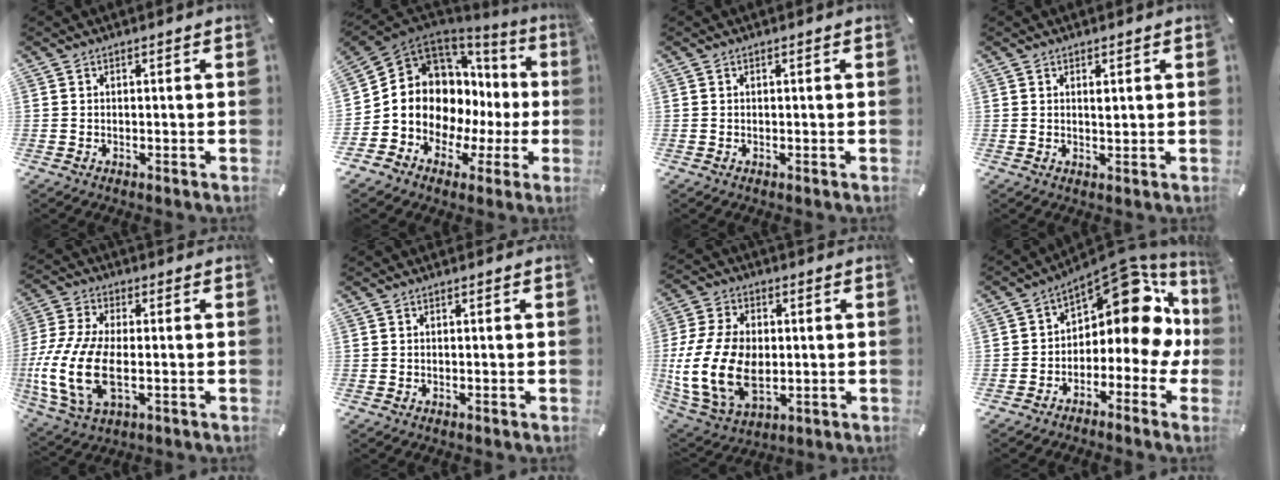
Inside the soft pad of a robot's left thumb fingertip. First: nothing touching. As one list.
[{"total": 11.9, "force": [1.8, 10.5, 5.3], "torque": [-0.092, -0.049, 0.042]}, {"total": 0.0}, {"total": 1.3, "force": [0.7, 0.4, 1.1], "torque": [-0.015, -0.003, 0.010]}, {"total": 15.3, "force": [-2.3, 8.2, 12.7], "torque": [-0.289, -0.017, -0.042]}, {"total": 0.0}, {"total": 17.8, "force": [-1.5, 12.7, 12.3], "torque": [-0.274, 0.004, -0.027]}, {"total": 14.2, "force": [4.7, 7.1, 11.4], "torque": [-0.160, -0.054, 0.066]}]